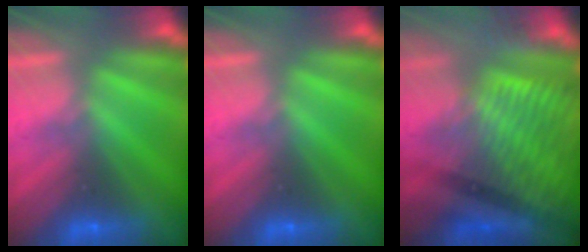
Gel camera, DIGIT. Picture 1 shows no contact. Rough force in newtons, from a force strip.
{"total": 0.0}
{"total": 3.4}